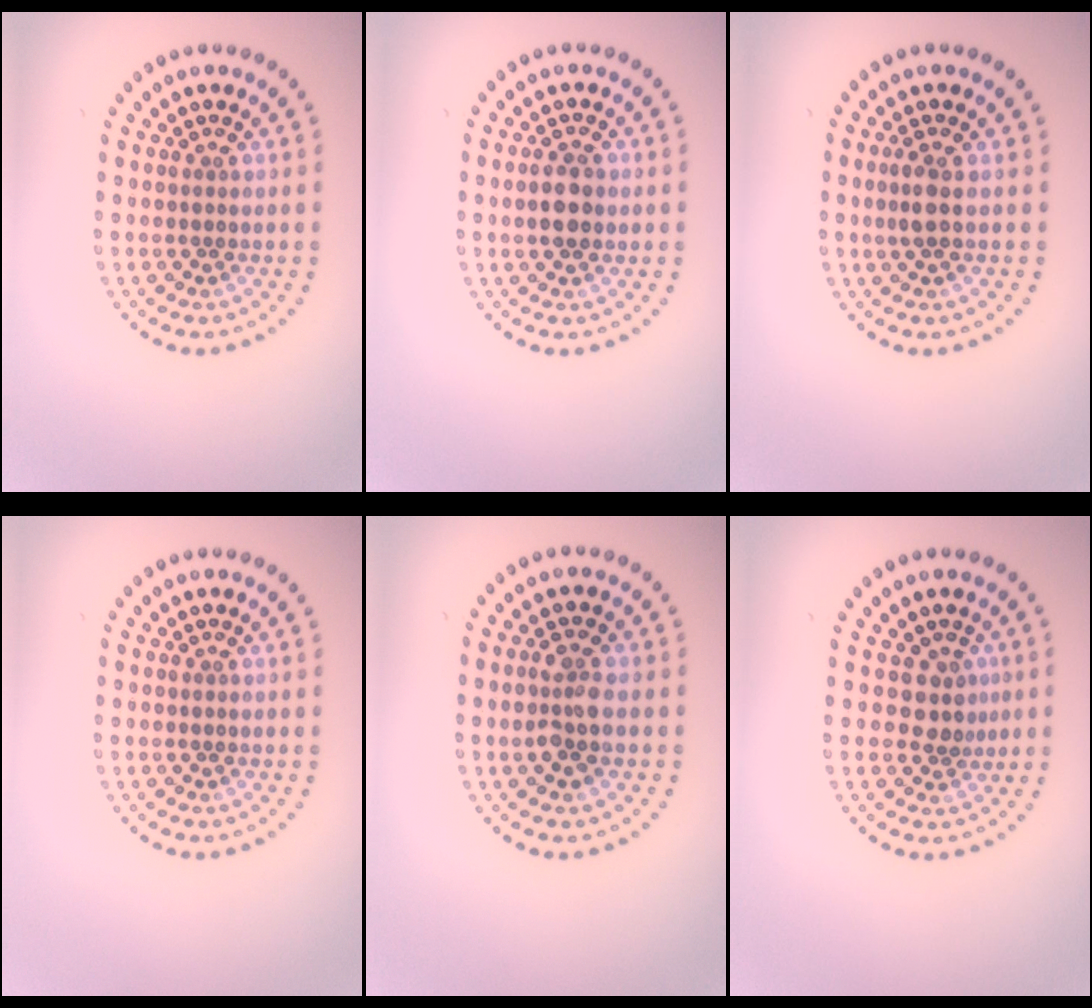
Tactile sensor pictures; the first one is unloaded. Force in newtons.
{"total": 2.4, "press": 2.4, "slide": 0.2}
{"total": 1.4, "press": 1.3, "slide": 0.6}
{"total": 0.0}
{"total": 2.7, "press": 2.7, "slide": 0.2}
{"total": 2.2, "press": 1.7, "slide": 1.4}